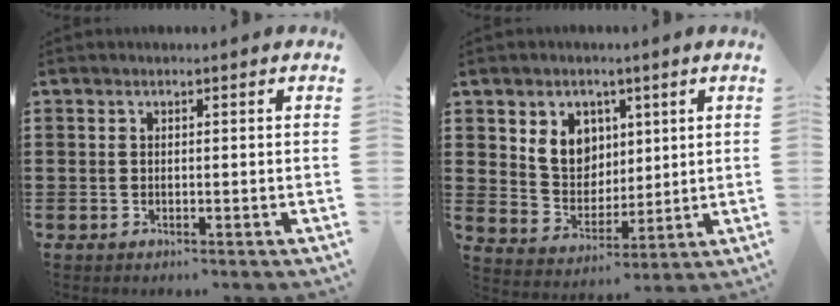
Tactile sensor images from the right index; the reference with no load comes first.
{"total": 6.8, "force": [2.7, 5.8, 2.3], "torque": [-0.059, 0.011, 0.048]}